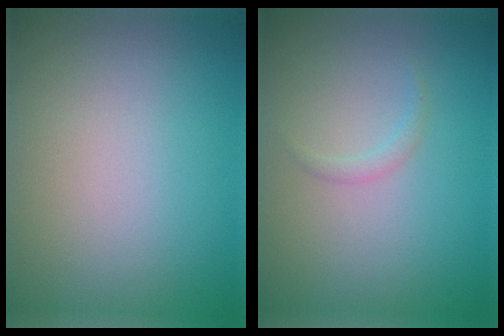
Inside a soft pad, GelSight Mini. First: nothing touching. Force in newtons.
{"total": 0.7, "press": 0.7, "slide": 0.0}